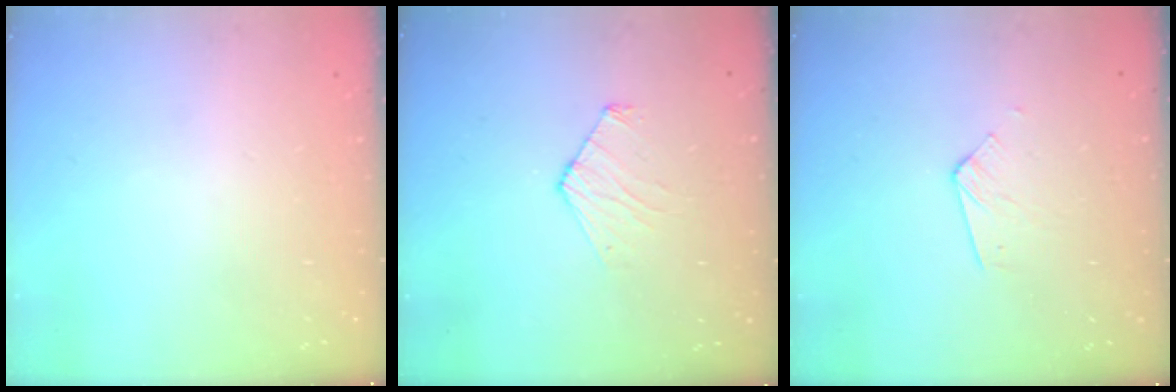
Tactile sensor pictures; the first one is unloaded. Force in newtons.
{"total": 5.1, "press": 5.0, "slide": 0.6}
{"total": 3.3, "press": 3.3, "slide": 0.3}